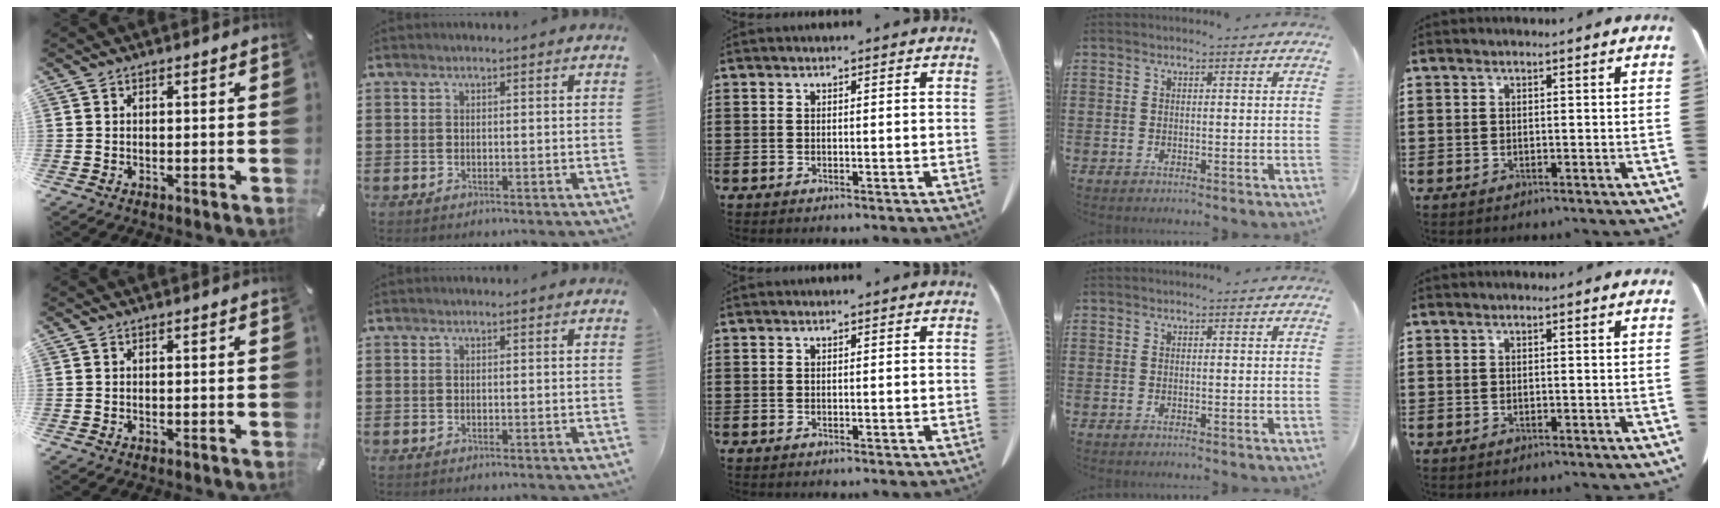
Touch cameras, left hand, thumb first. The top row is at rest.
{}